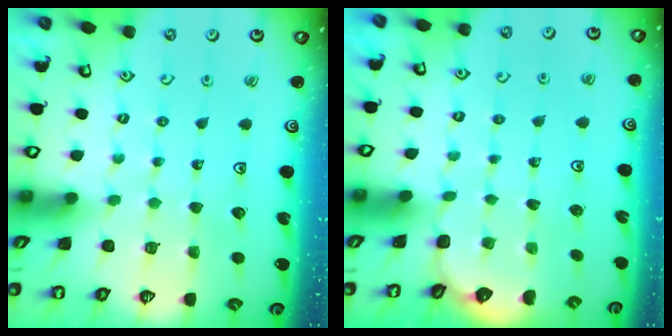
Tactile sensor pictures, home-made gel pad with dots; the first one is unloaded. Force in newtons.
{"total": 1.6, "press": 0.9, "slide": 1.3}